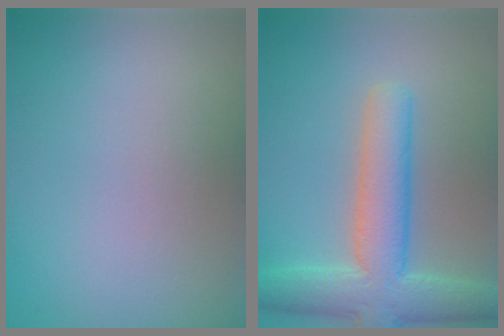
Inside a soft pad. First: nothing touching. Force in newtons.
{"total": 6.8, "press": 6.8, "slide": 0.3}